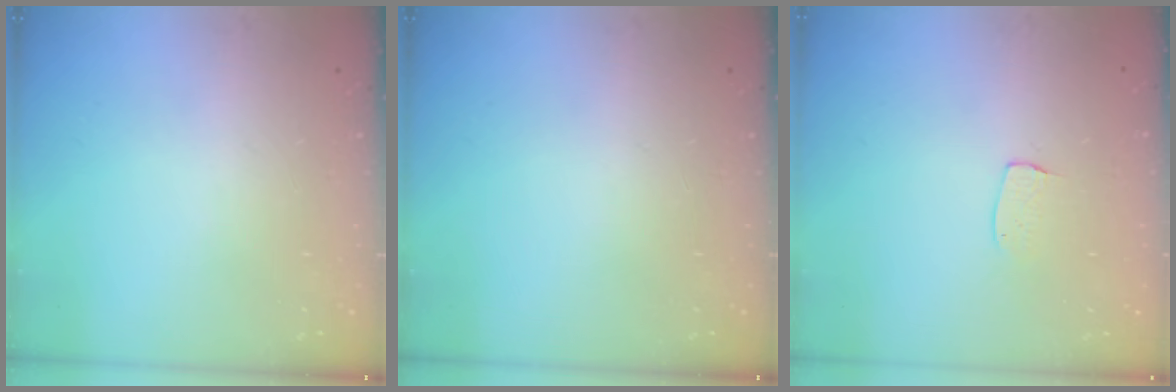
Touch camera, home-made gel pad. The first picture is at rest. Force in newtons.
{"total": 0.0}
{"total": 5.3, "press": 5.3, "slide": 0.3}